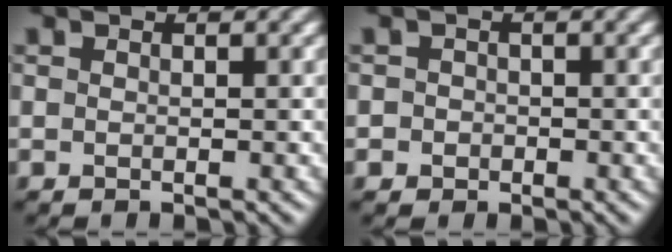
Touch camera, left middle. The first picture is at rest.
{"total": 1.4, "force": [-0.8, 1.1, -0.2], "torque": [0.021, 0.004, -0.017]}